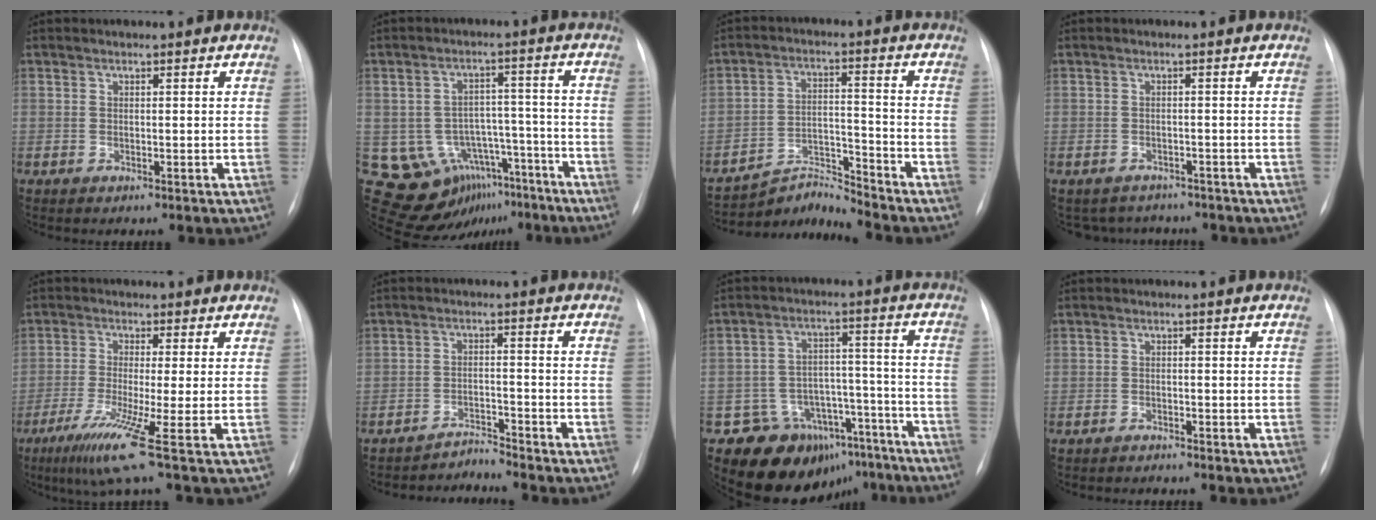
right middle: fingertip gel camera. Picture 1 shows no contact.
{"total": 12.3, "force": [-6.3, 9.5, 4.6], "torque": [-0.063, 0.049, -0.079]}
{"total": 6.5, "force": [-6.2, -1.1, -1.7], "torque": [0.019, 0.019, -0.106]}
{"total": 5.6, "force": [-5.0, 2.5, 0.0], "torque": [0.004, 0.011, -0.059]}
{"total": 8.0, "force": [-3.9, -1.5, 6.8], "torque": [-0.127, -0.031, -0.075]}
{"total": 3.2, "force": [-2.8, -0.8, -1.3], "torque": [0.029, -0.007, -0.045]}
{"total": 14.1, "force": [-10.3, 9.4, 1.9], "torque": [-0.007, 0.077, -0.132]}
{"total": 1.0, "force": [-1.0, 0.0, -0.2], "torque": [0.002, -0.004, -0.018]}